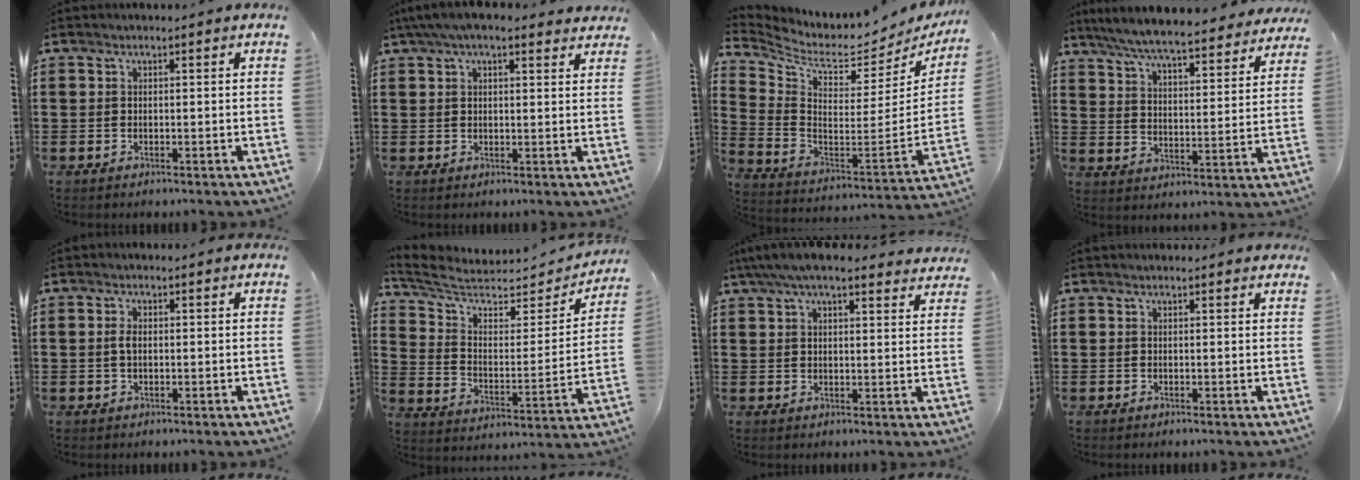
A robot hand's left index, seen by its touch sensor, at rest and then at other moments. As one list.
[{"total": 5.0, "force": [3.8, 1.3, 3.0], "torque": [-0.068, 0.002, 0.069]}, {"total": 5.1, "force": [4.0, 2.2, 2.3], "torque": [-0.065, -0.052, 0.063]}, {"total": 6.6, "force": [6.2, -0.1, 2.3], "torque": [-0.073, -0.045, 0.105]}, {"total": 1.8, "force": [0.1, 0.8, 1.6], "torque": [-0.040, 0.000, -0.002]}, {"total": 6.3, "force": [5.0, 2.5, 3.0], "torque": [-0.085, -0.038, 0.084]}, {"total": 6.3, "force": [5.4, 1.2, 3.2], "torque": [-0.077, -0.006, 0.099]}, {"total": 0.7, "force": [0.6, 0.2, 0.3], "torque": [-0.007, 0.001, 0.012]}]